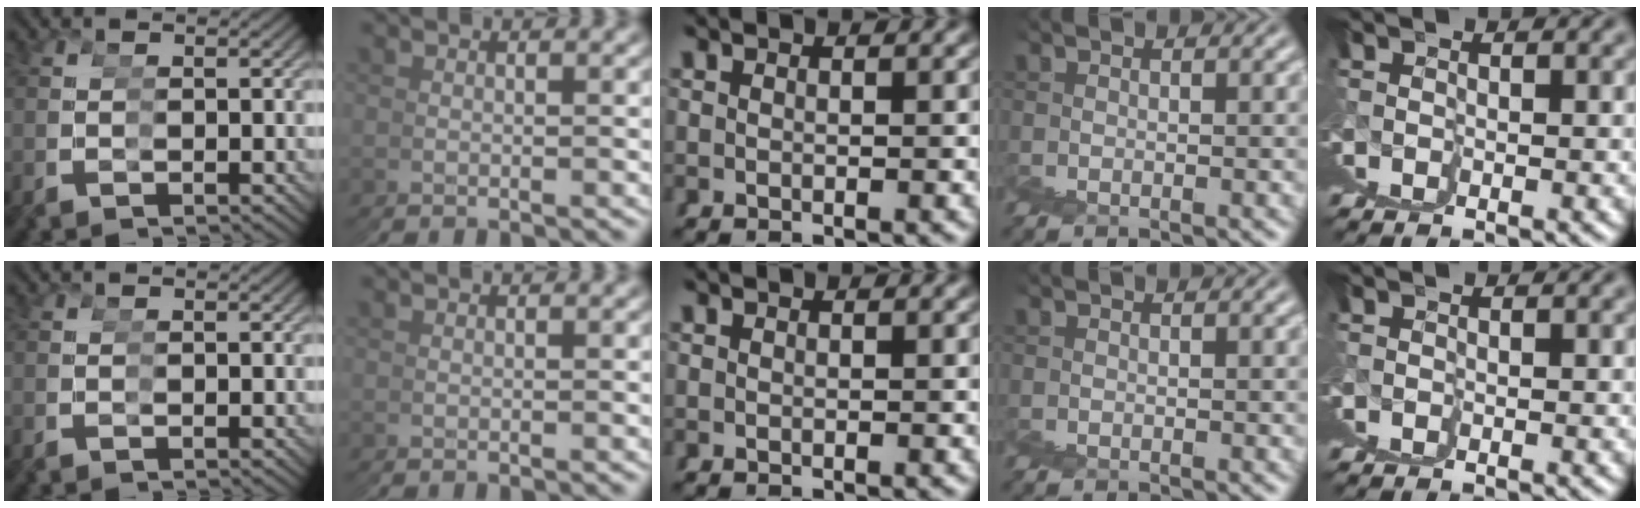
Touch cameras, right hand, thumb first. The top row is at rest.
{}